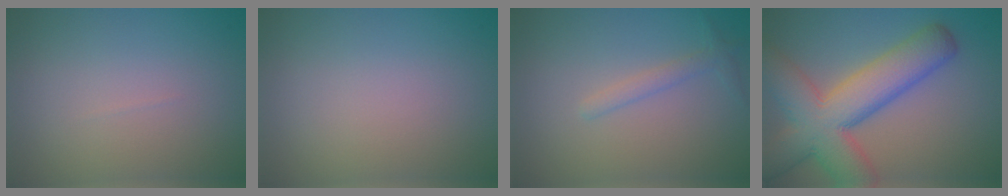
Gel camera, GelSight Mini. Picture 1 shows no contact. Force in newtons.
{"total": 0.0}
{"total": 1.4, "press": 1.4, "slide": 0.1}
{"total": 10.5, "press": 10.5, "slide": 0.4}